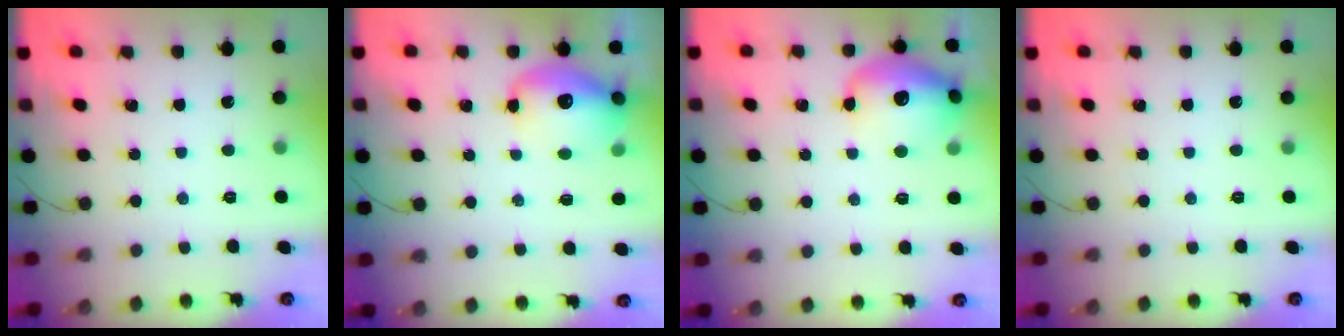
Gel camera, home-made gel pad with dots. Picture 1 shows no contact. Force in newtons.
{"total": 13.0, "press": 12.6, "slide": 3.0}
{"total": 18.3, "press": 17.5, "slide": 5.6}
{"total": 0.0}